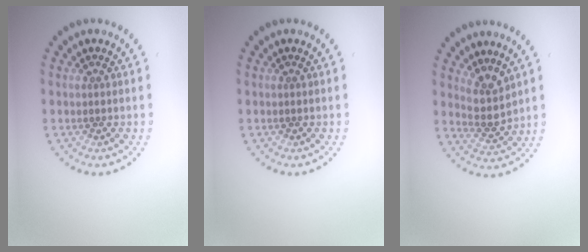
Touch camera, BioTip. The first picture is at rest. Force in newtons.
{"total": 0.0}
{"total": 2.9, "press": 2.3, "slide": 1.7}